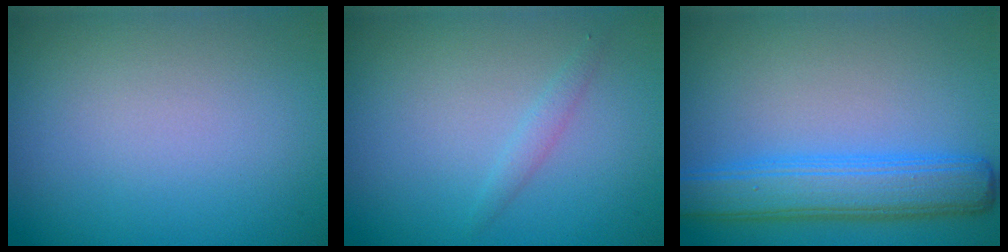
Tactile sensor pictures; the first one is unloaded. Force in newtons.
{"total": 0.9, "press": 0.9, "slide": 0.1}
{"total": 5.8, "press": 5.8, "slide": 0.1}